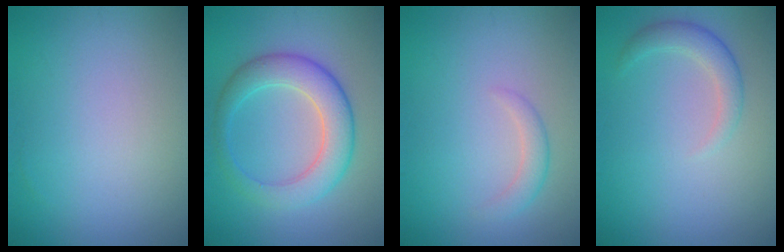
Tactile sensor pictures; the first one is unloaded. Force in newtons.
{"total": 5.4, "press": 5.4, "slide": 0.3}
{"total": 1.6, "press": 1.6, "slide": 0.1}
{"total": 2.2, "press": 2.2, "slide": 0.1}